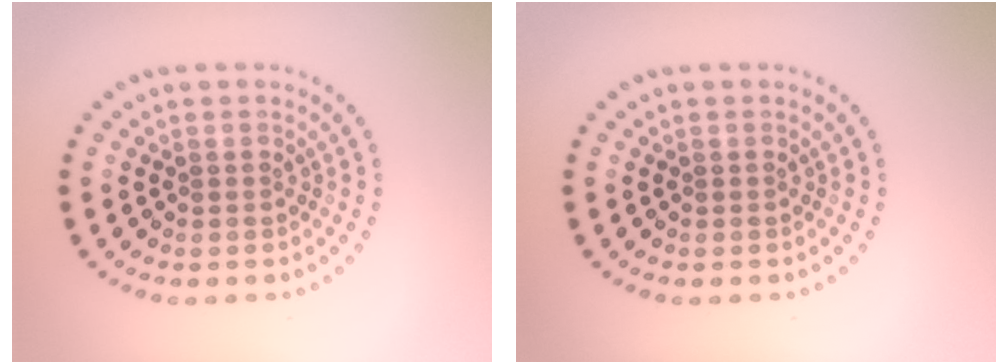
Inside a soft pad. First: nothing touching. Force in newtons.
{"total": 0.0}